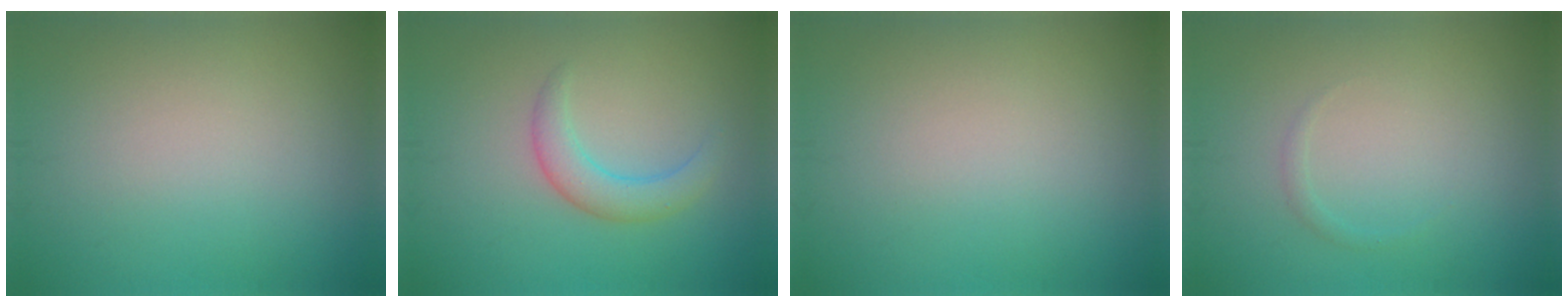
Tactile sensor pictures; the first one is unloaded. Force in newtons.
{"total": 2.8, "press": 2.8, "slide": 0.2}
{"total": 0.0}
{"total": 0.6, "press": 0.6, "slide": 0.1}